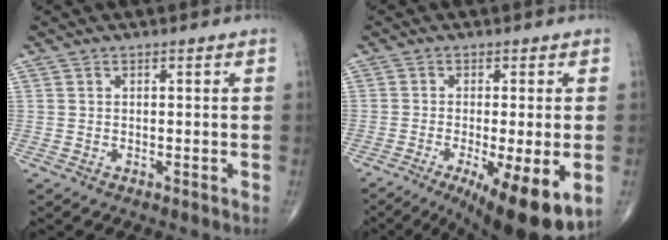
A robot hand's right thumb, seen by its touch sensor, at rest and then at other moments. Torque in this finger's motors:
{"motor_torque": [0.19, 0.76, 0.25, -0.29, 0.11]}